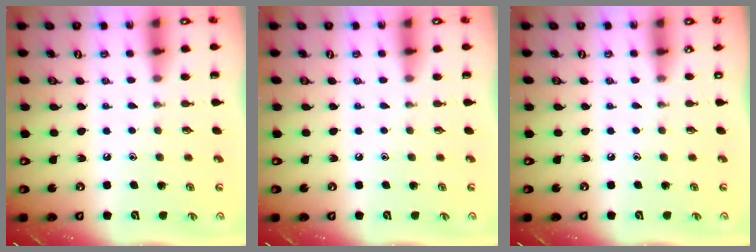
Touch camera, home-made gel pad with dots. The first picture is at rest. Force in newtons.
{"total": 0.0}
{"total": 0.0}